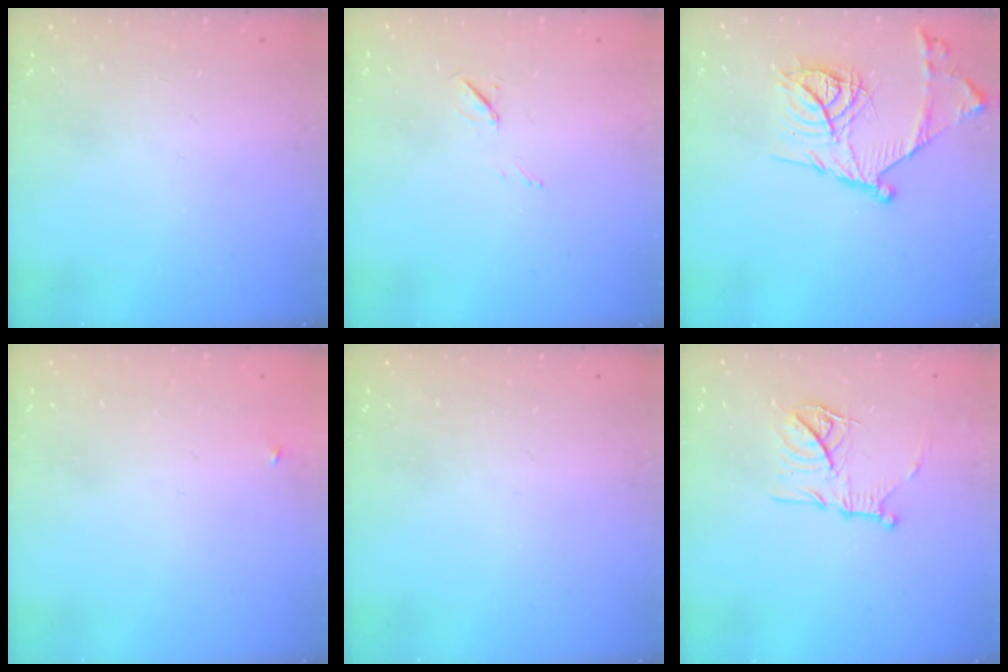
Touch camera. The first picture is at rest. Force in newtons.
{"total": 5.0, "press": 4.6, "slide": 1.9}
{"total": 18.4, "press": 18.4, "slide": 1.3}
{"total": 2.3, "press": 2.3, "slide": 0.2}
{"total": 0.0}
{"total": 14.9, "press": 14.8, "slide": 1.4}